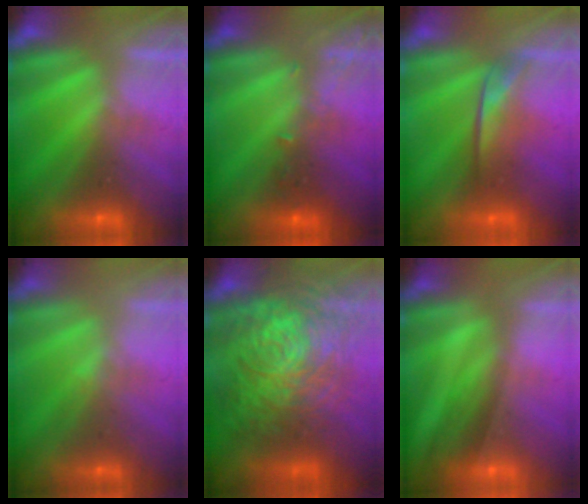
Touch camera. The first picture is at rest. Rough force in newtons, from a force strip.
{"total": 2.8}
{"total": 1.8}
{"total": 2.3}
{"total": 11.0}
{"total": 1.9}